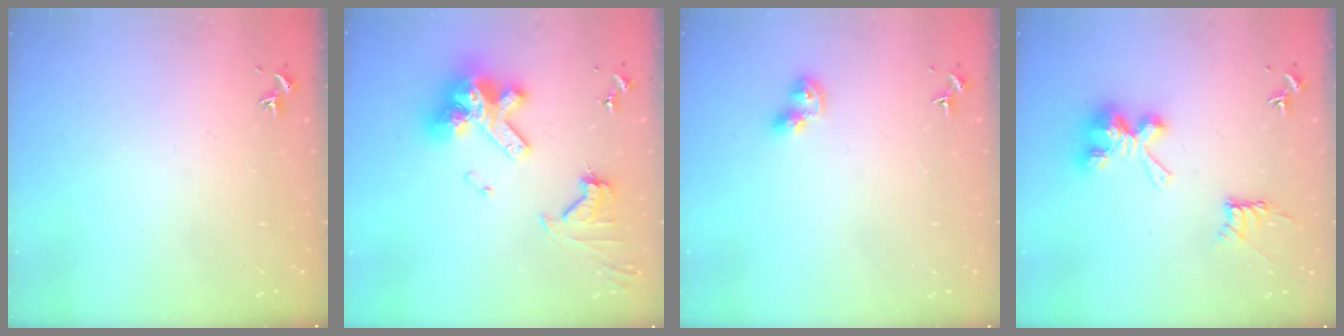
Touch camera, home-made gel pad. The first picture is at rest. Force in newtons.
{"total": 18.7, "press": 18.6, "slide": 2.0}
{"total": 6.9, "press": 6.9, "slide": 0.8}
{"total": 11.3, "press": 11.3, "slide": 0.4}